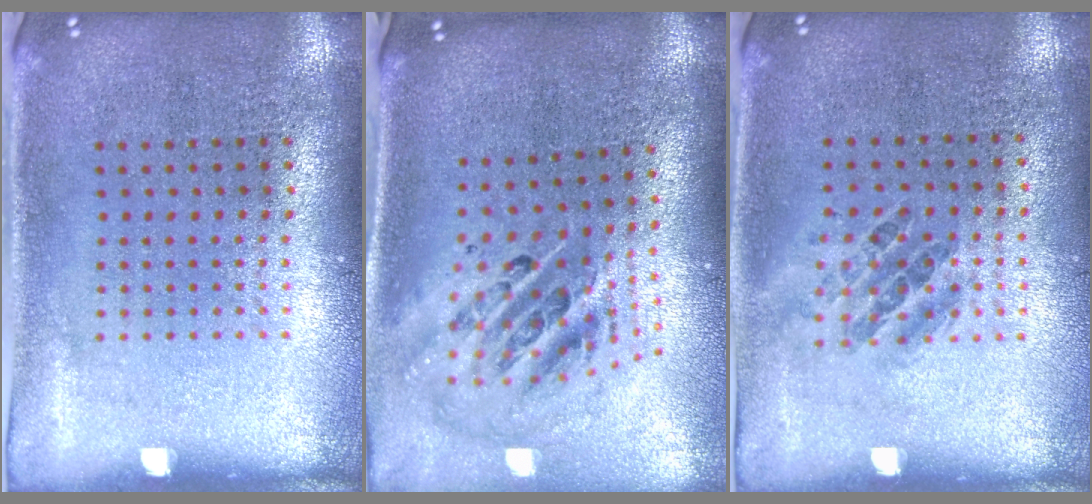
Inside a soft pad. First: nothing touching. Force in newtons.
{"total": 2.6, "press": 1.8, "slide": 2.0}
{"total": 0.9, "press": 0.8, "slide": 0.5}